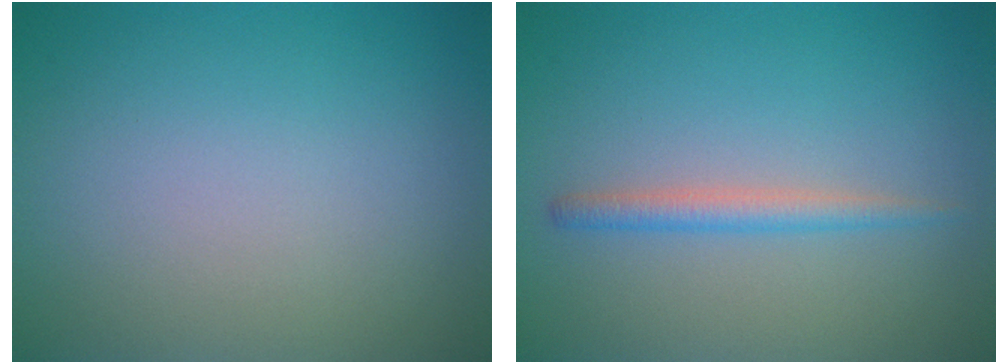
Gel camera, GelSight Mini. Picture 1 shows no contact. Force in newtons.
{"total": 1.8, "press": 1.8, "slide": 0.1}